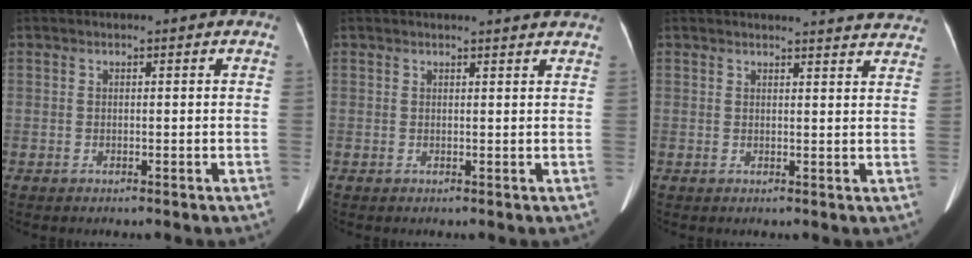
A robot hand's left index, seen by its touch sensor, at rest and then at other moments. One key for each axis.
{"total": 3.6, "fx": 3.5, "fy": -0.1, "fz": 0.9, "tx": -0.015, "ty": 0.002, "tz": 0.029}
{"total": 11.5, "fx": 11.2, "fy": 0.9, "fz": 2.1, "tx": -0.006, "ty": -0.035, "tz": 0.100}